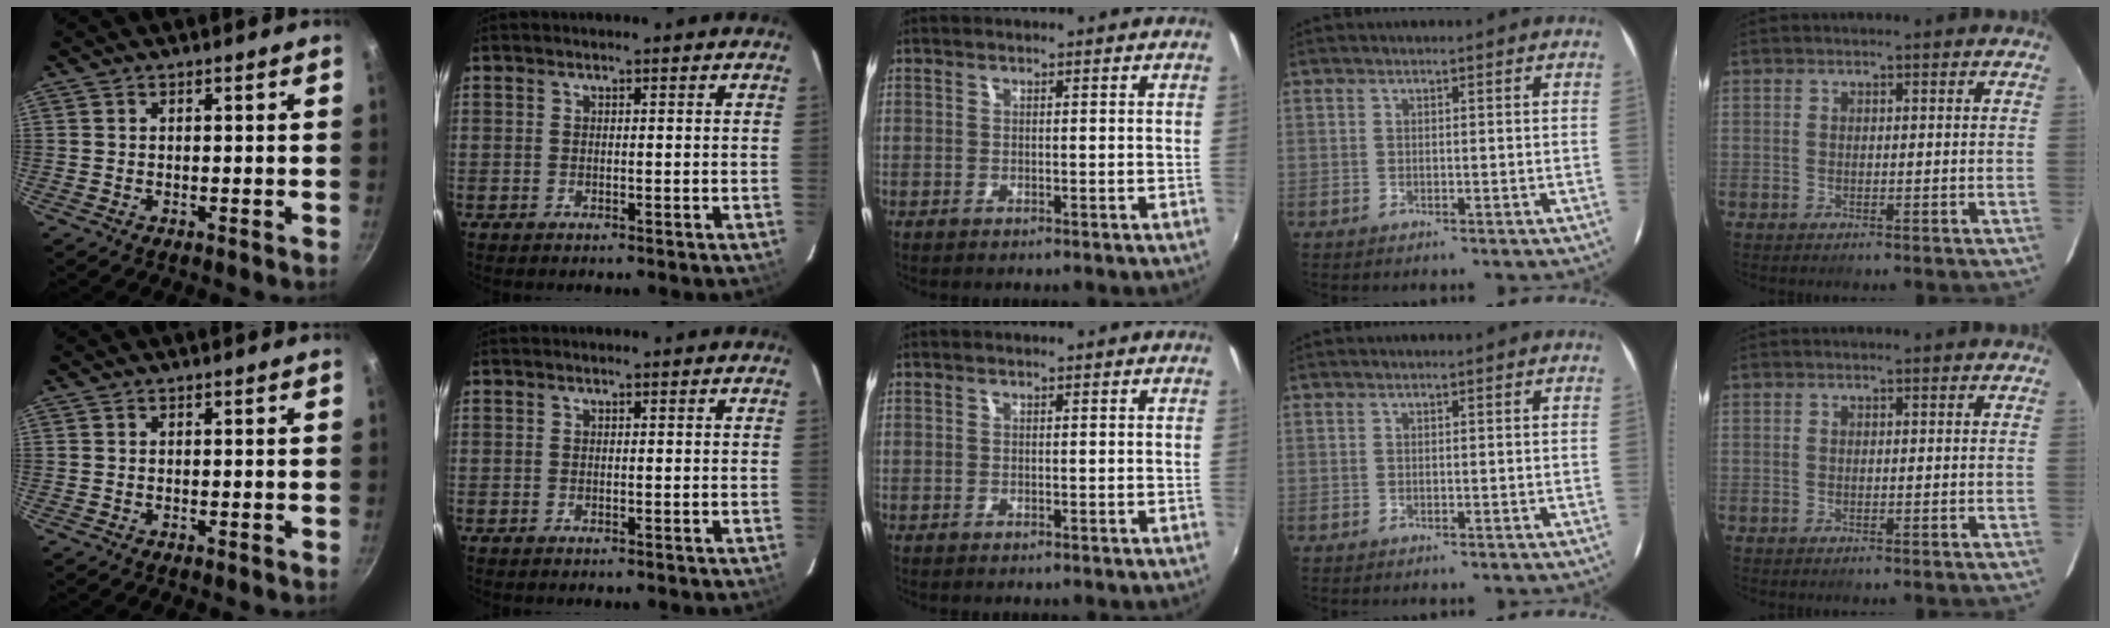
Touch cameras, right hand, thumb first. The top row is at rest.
{}